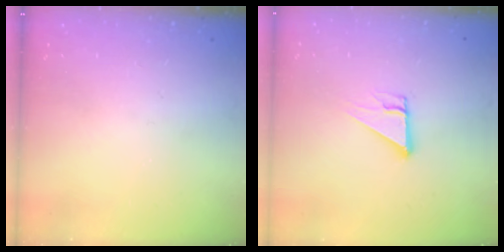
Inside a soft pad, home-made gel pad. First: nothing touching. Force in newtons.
{"total": 4.3, "press": 4.3, "slide": 0.4}